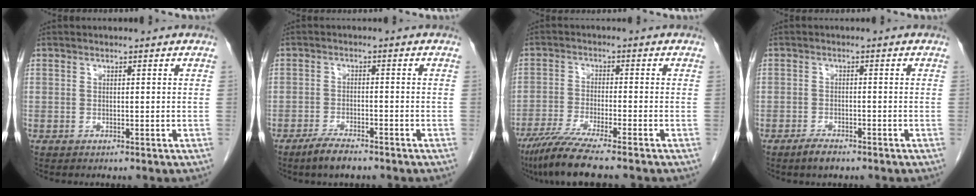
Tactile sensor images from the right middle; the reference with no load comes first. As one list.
[{"total": 4.1, "force": [-3.3, 0.8, 2.3], "torque": [-0.053, -0.006, -0.058]}, {"total": 8.8, "force": [-7.0, -0.5, 5.3], "torque": [-0.092, -0.030, -0.120]}, {"total": 2.5, "force": [-2.0, 0.7, 1.4], "torque": [-0.033, -0.004, -0.032]}]